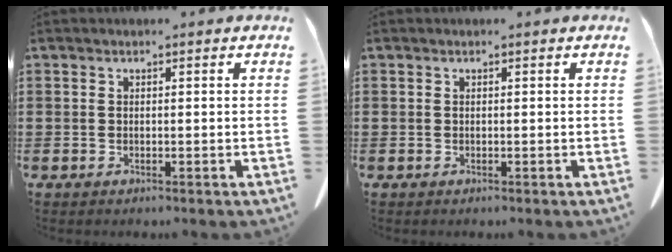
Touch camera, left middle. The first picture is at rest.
{"total": 0.0}